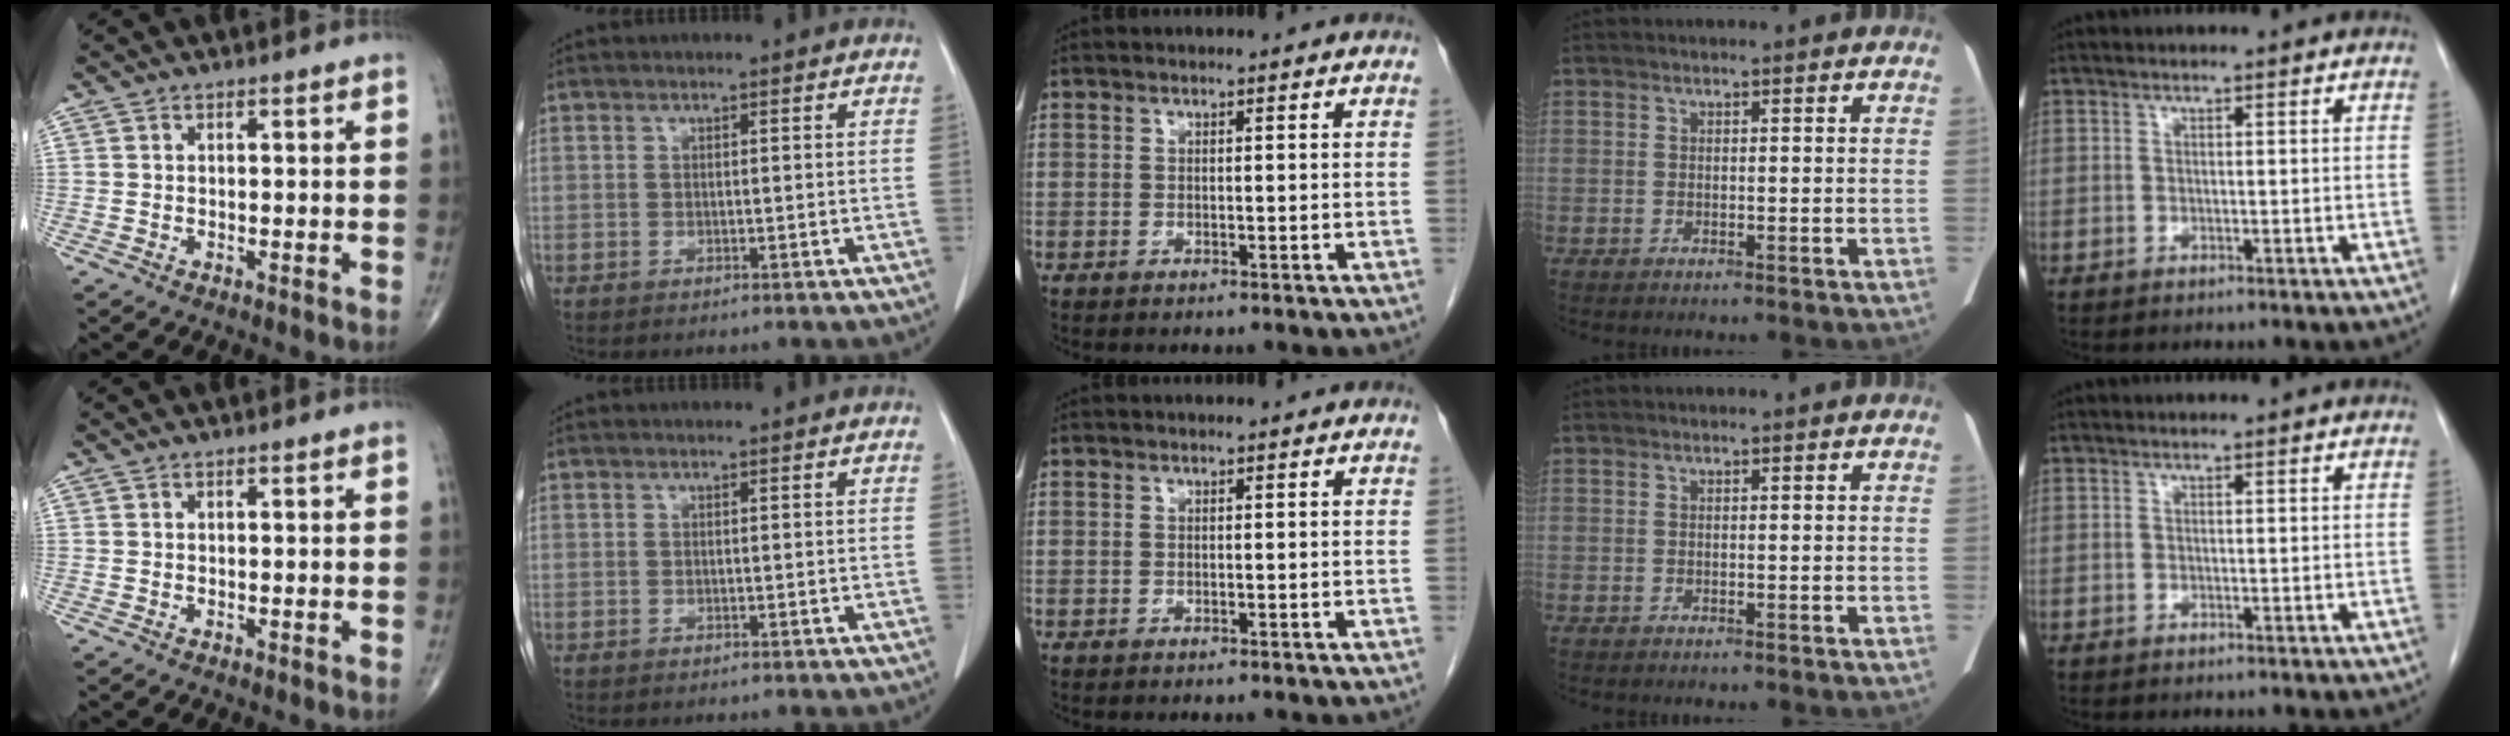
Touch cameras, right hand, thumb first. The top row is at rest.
{}